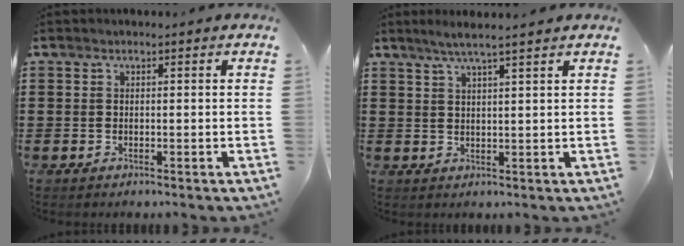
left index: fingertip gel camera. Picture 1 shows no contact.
{"total": 3.6, "force": [2.8, -0.4, 2.2], "torque": [-0.049, -0.002, 0.050]}